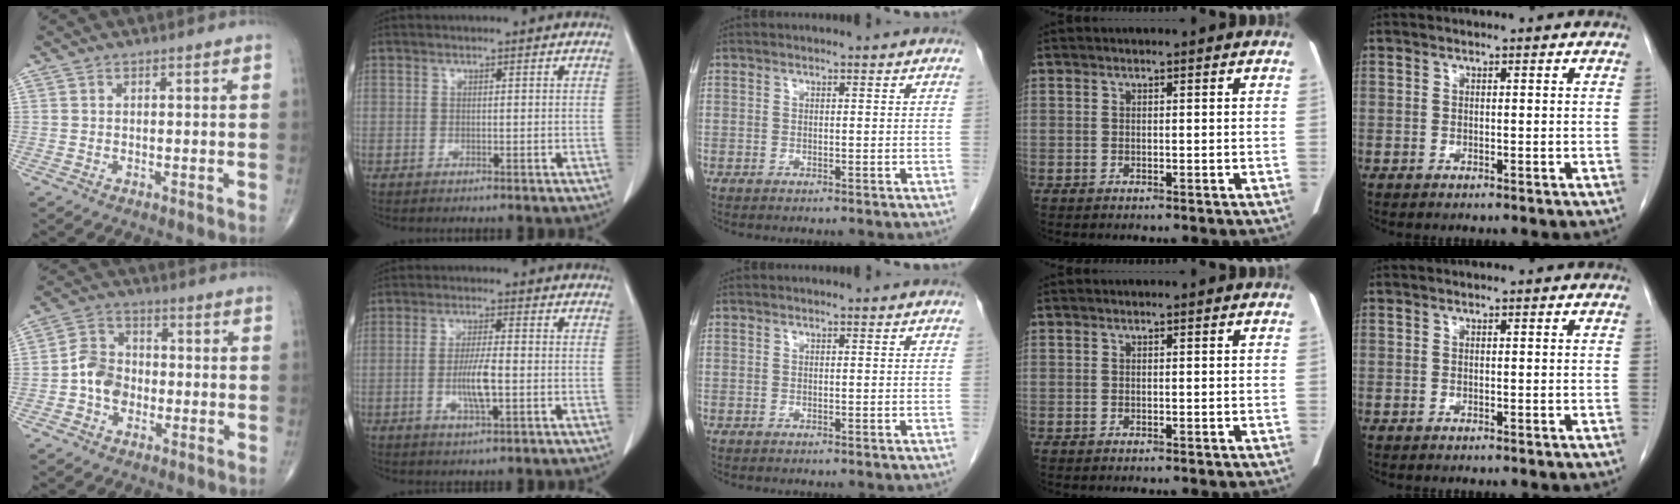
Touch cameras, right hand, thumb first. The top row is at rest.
{"thumb": {"total": 7.7, "force": [-1.7, 6.1, 4.3], "torque": [-0.057, 0.028, -0.042]}, "index": {"total": 7.6, "force": [-1.7, 0.6, 7.4], "torque": [-0.145, -0.006, -0.034]}}